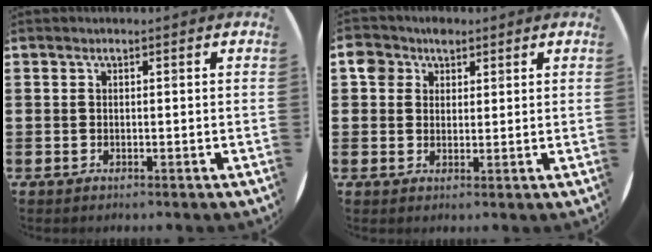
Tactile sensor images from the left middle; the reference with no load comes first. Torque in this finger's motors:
{"motor_torque": [0.19, -0.15, 0.06, 0.05]}